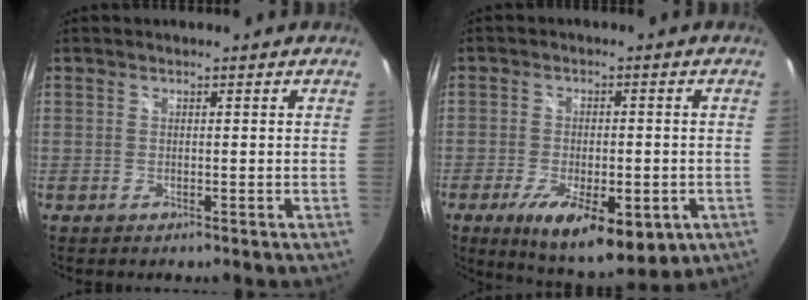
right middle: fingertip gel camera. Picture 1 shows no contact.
{"total": 15.5, "force": [-7.3, 6.2, 12.2], "torque": [-0.225, -0.044, -0.100]}